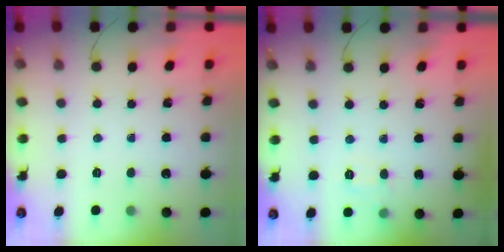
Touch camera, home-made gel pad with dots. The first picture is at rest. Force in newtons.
{"total": 6.2, "press": 6.0, "slide": 1.5}